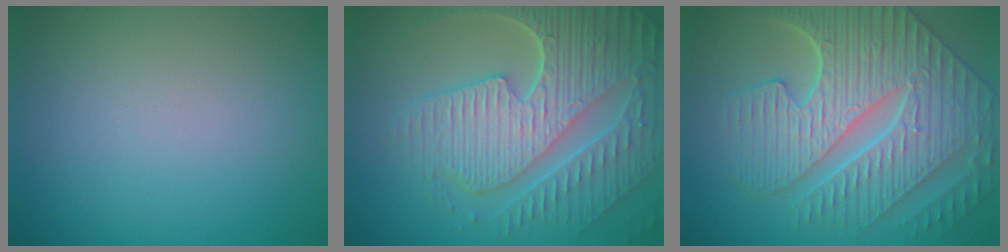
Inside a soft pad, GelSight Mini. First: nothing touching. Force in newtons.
{"total": 8.9, "press": 6.4, "slide": 6.2}
{"total": 9.7, "press": 7.6, "slide": 6.1}